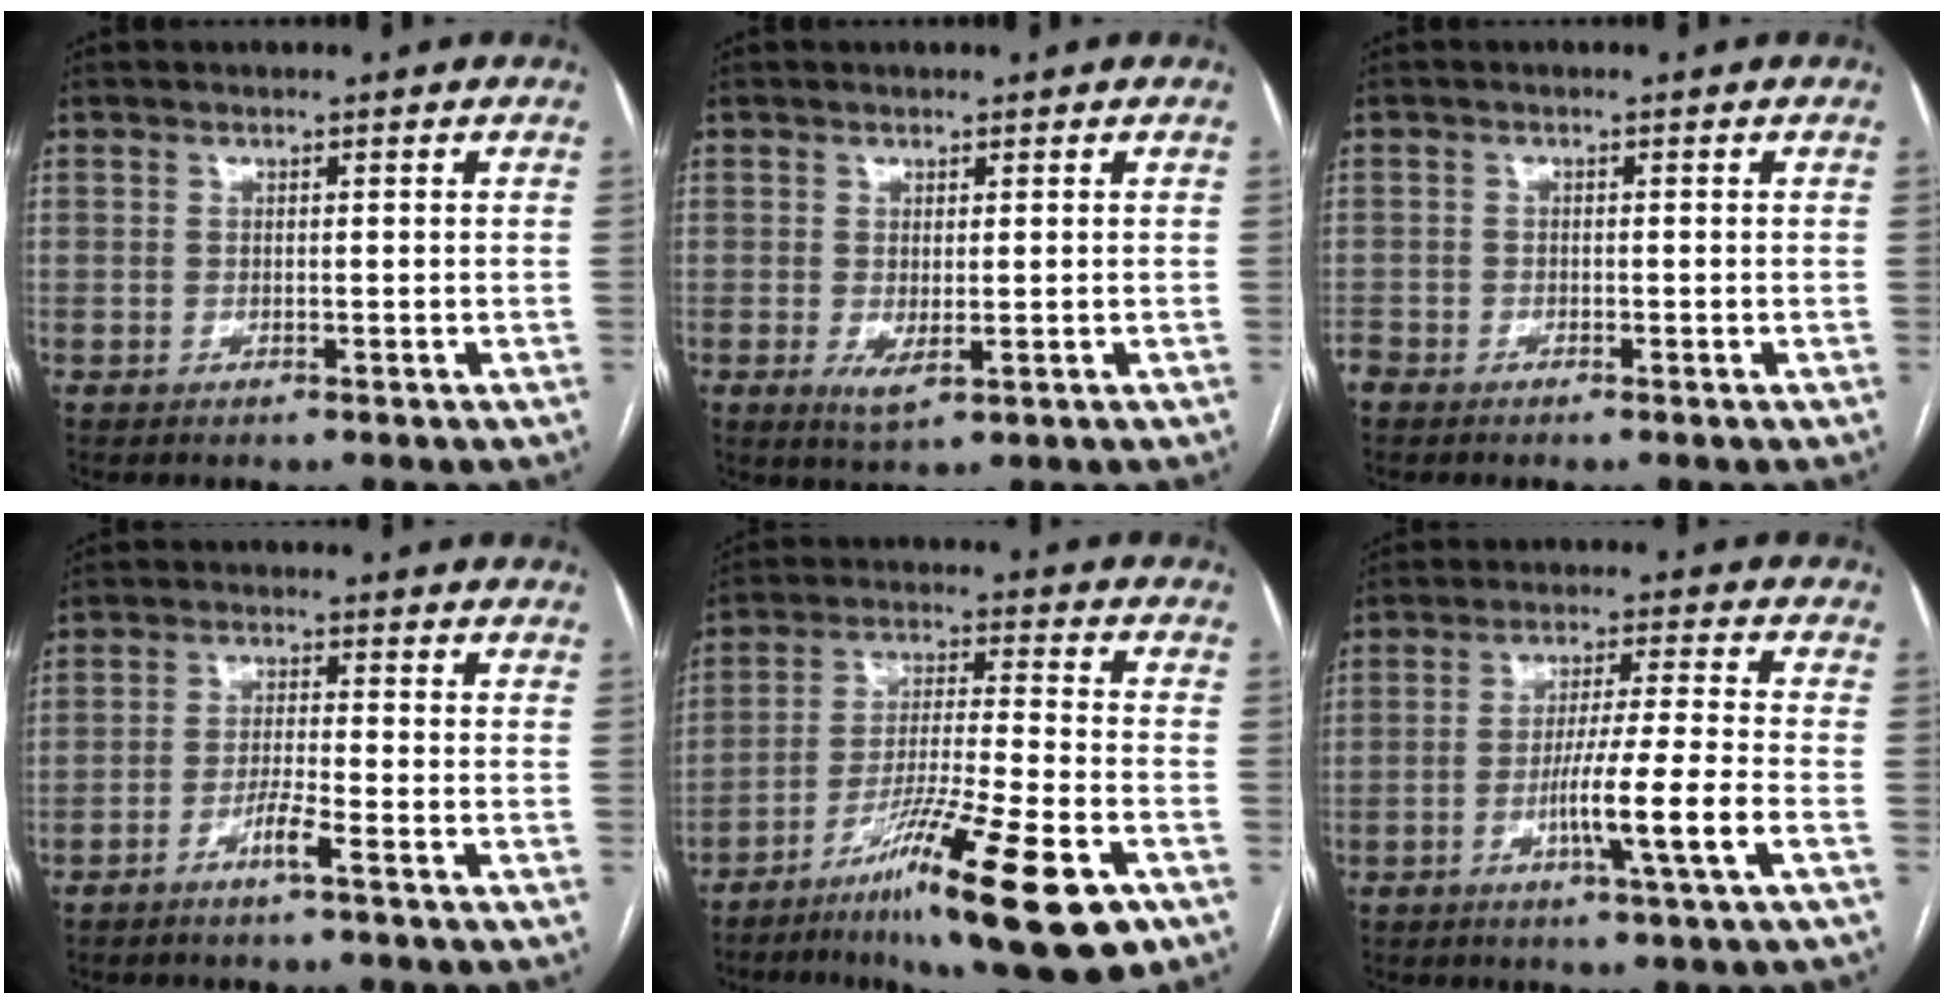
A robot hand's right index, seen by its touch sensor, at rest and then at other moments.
{"total": 2.7, "force": [-0.5, 0.9, 2.5], "torque": [-0.042, -0.009, 0.001]}
{"total": 1.7, "force": [-1.4, 1.0, 0.2], "torque": [-0.007, 0.001, -0.026]}
{"total": 3.4, "force": [-2.2, -0.4, 2.6], "torque": [-0.052, -0.003, -0.045]}
{"total": 18.3, "force": [-10.2, 1.5, 15.1], "torque": [-0.234, -0.031, -0.169]}
{"total": 9.4, "force": [-3.3, -1.4, 8.7], "torque": [-0.156, -0.010, -0.062]}